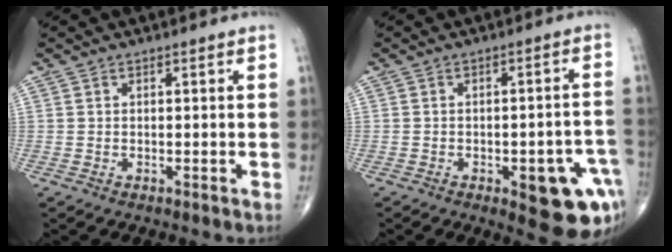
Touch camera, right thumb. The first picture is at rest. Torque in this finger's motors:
{"motor_torque": [1.44, 1.40, 0.90, -1.01, 0.24]}